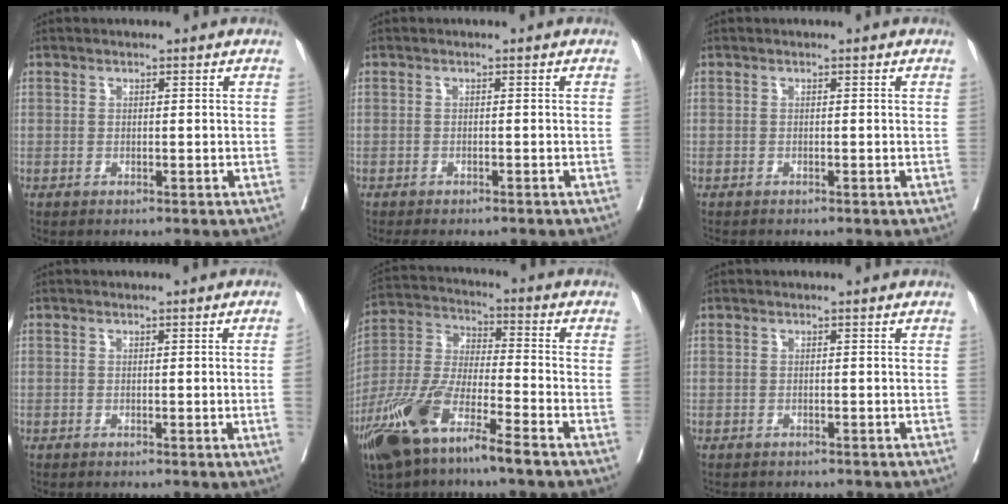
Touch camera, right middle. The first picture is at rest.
{"total": 5.5, "force": [-4.8, 1.8, 2.0], "torque": [-0.018, -0.005, -0.064]}
{"total": 1.2, "force": [-1.1, 0.3, 0.4], "torque": [-0.008, -0.002, -0.014]}
{"total": 1.7, "force": [-0.3, -0.6, 1.6], "torque": [-0.019, -0.003, -0.002]}
{"total": 14.5, "force": [-8.9, 2.7, 11.1], "torque": [-0.241, -0.024, -0.173]}
{"total": 3.3, "force": [-2.9, 1.3, 1.0], "torque": [-0.016, -0.003, -0.034]}